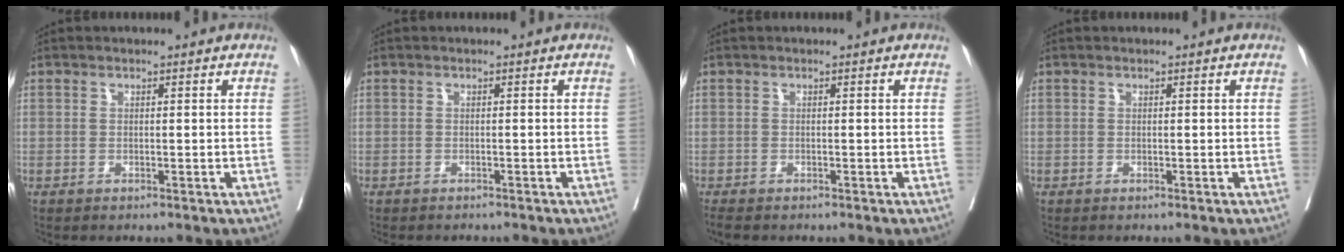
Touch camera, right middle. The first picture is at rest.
{"total": 2.6, "force": [-2.4, 0.8, 0.7], "torque": [-0.009, -0.004, -0.031]}
{"total": 1.7, "force": [-1.4, 0.4, 0.7], "torque": [-0.017, -0.008, -0.021]}
{"total": 0.0}